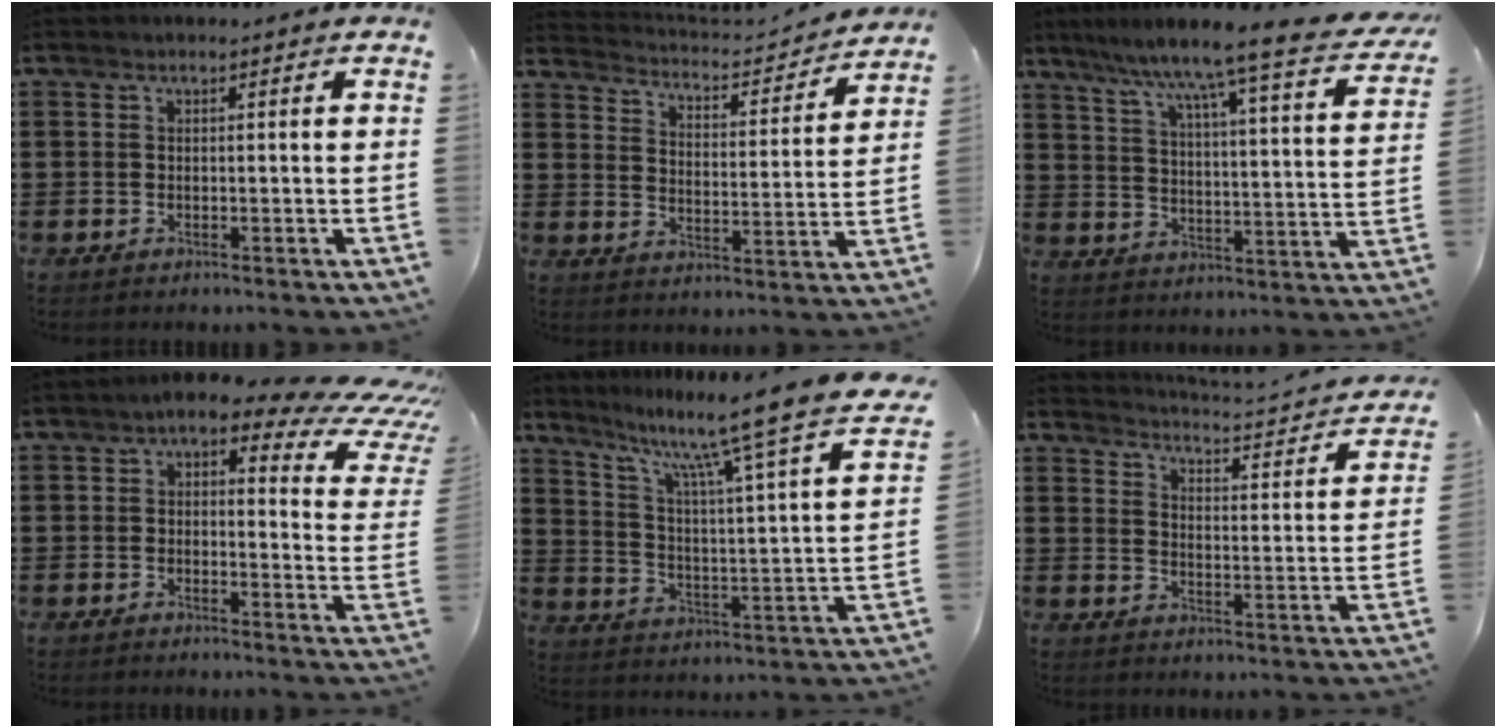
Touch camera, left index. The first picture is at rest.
{"total": 3.3, "force": [3.2, 0.2, 0.2], "torque": [-0.027, -0.033, 0.047]}
{"total": 7.2, "force": [6.1, -0.9, 3.8], "torque": [-0.094, -0.055, 0.088]}
{"total": 5.9, "force": [3.8, 2.3, 4.0], "torque": [-0.076, -0.017, 0.057]}
{"total": 10.6, "force": [8.5, -0.9, 6.2], "torque": [-0.128, -0.081, 0.124]}
{"total": 2.1, "force": [2.0, -0.5, 0.4], "torque": [-0.029, -0.031, 0.021]}